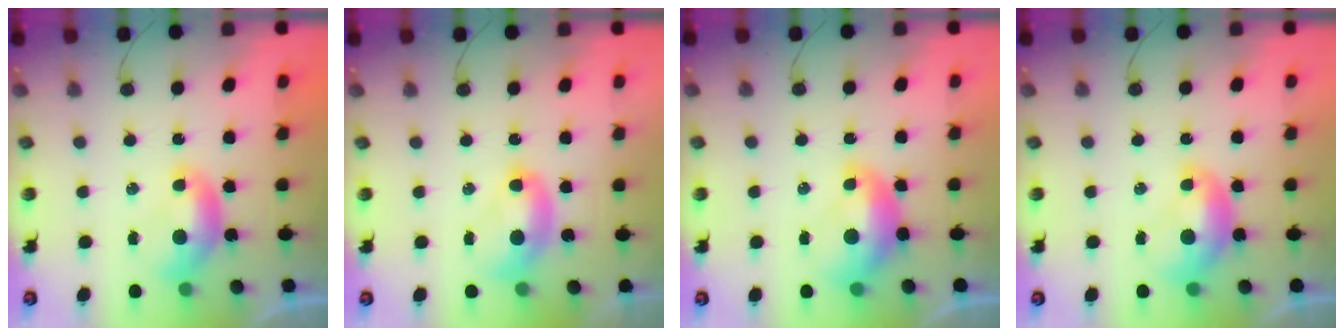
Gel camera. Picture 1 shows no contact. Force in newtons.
{"total": 2.7, "press": 2.7, "slide": 0.1}
{"total": 2.2, "press": 2.1, "slide": 0.7}
{"total": 1.6, "press": 1.6, "slide": 0.3}